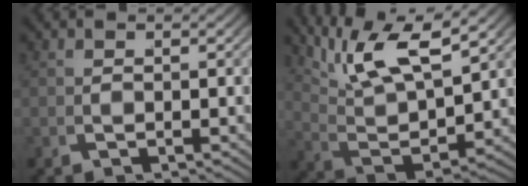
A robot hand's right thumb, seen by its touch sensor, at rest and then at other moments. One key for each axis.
{"total": 9.2, "fx": 3.5, "fy": 4.9, "fz": 7.0, "tx": -0.145, "ty": -0.019, "tz": 0.068}